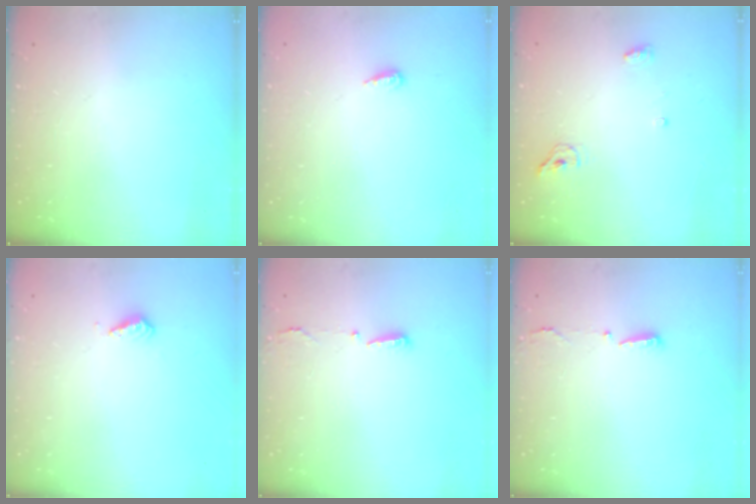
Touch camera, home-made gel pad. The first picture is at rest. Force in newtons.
{"total": 6.0, "press": 6.0, "slide": 0.6}
{"total": 4.4, "press": 4.3, "slide": 1.1}
{"total": 2.8, "press": 2.8, "slide": 0.7}
{"total": 2.9, "press": 2.8, "slide": 0.6}
{"total": 2.9, "press": 2.8, "slide": 0.6}